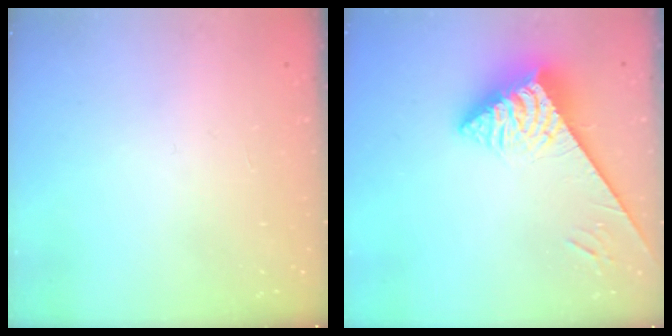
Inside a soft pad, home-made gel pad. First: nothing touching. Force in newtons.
{"total": 4.9, "press": 4.9, "slide": 0.4}